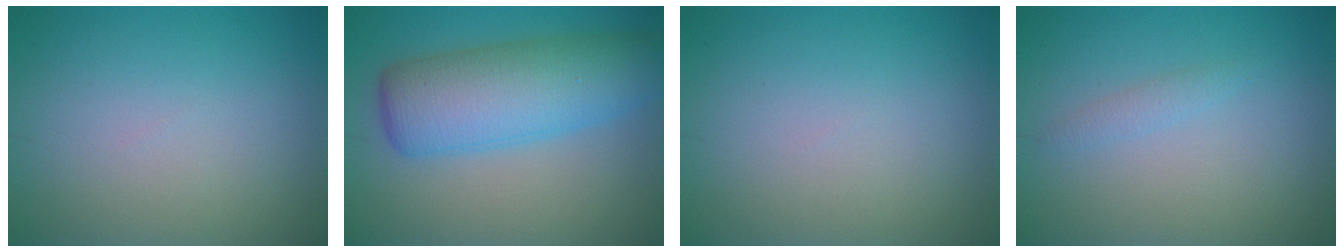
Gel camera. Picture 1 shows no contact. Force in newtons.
{"total": 6.7, "press": 6.7, "slide": 0.1}
{"total": 0.0}
{"total": 1.0, "press": 1.0, "slide": 0.1}